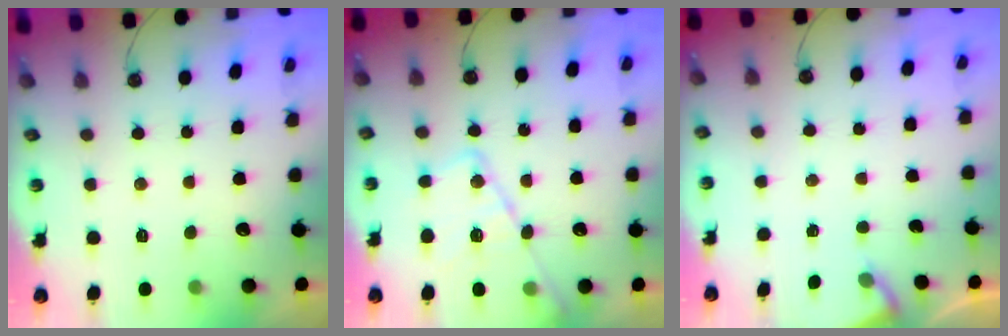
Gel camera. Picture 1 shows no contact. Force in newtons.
{"total": 15.5, "press": 15.4, "slide": 1.2}
{"total": 2.3, "press": 2.3, "slide": 0.4}